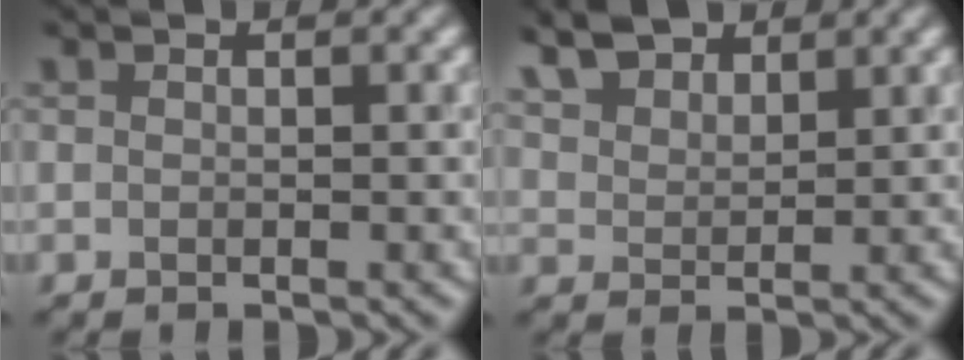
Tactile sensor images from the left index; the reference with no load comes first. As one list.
[{"total": 4.5, "force": [3.7, 1.9, 1.6], "torque": [-0.034, 0.014, 0.070]}]